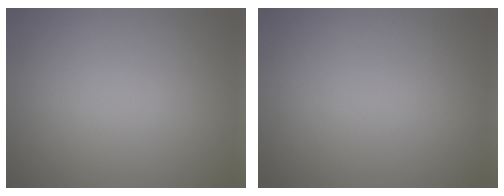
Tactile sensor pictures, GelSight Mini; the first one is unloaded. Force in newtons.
{"total": 0.0}